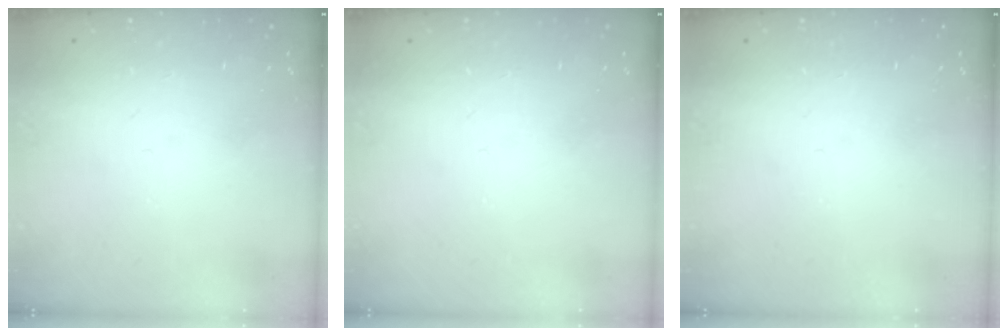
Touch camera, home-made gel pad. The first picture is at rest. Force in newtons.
{"total": 0.0}
{"total": 0.0}